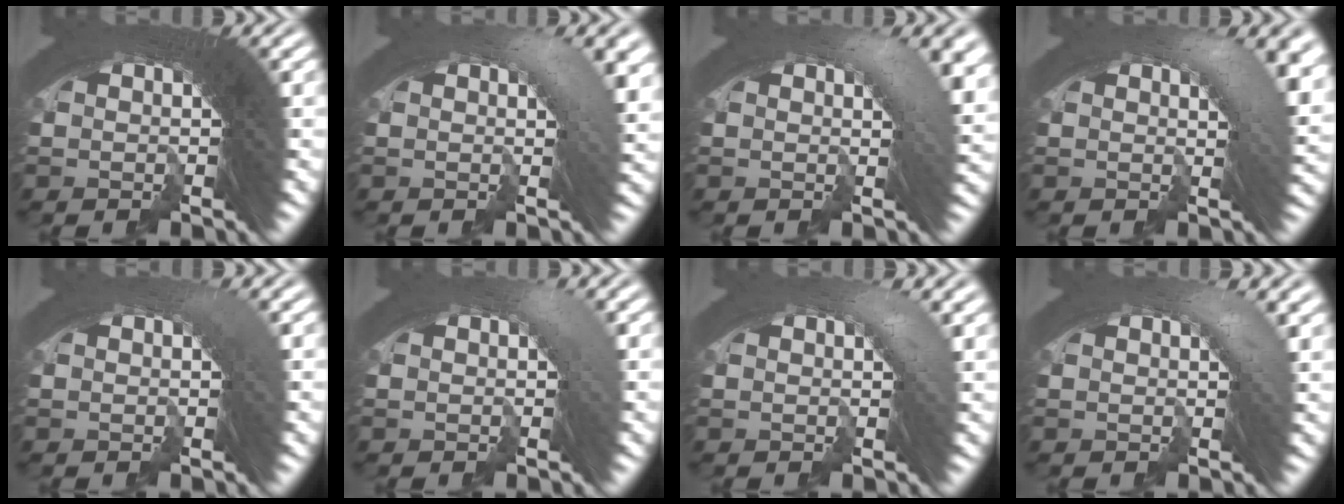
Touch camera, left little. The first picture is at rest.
{"total": 4.1, "force": [0.7, 1.5, 3.8], "torque": [-0.031, 0.016, -0.002]}
{"total": 4.7, "force": [0.8, 1.8, 4.3], "torque": [-0.037, 0.017, 0.000]}
{"total": 5.2, "force": [1.0, 2.1, 4.7], "torque": [-0.042, 0.017, 0.002]}
{"total": 0.9, "force": [-0.1, 0.4, 0.7], "torque": [-0.004, 0.006, -0.005]}
{"total": 1.4, "force": [0.0, 0.6, 1.3], "torque": [-0.011, 0.006, -0.004]}
{"total": 2.1, "force": [0.4, 0.8, 1.9], "torque": [-0.019, 0.007, -0.002]}
{"total": 2.5, "force": [0.5, 0.9, 2.2], "torque": [-0.022, 0.009, -0.002]}